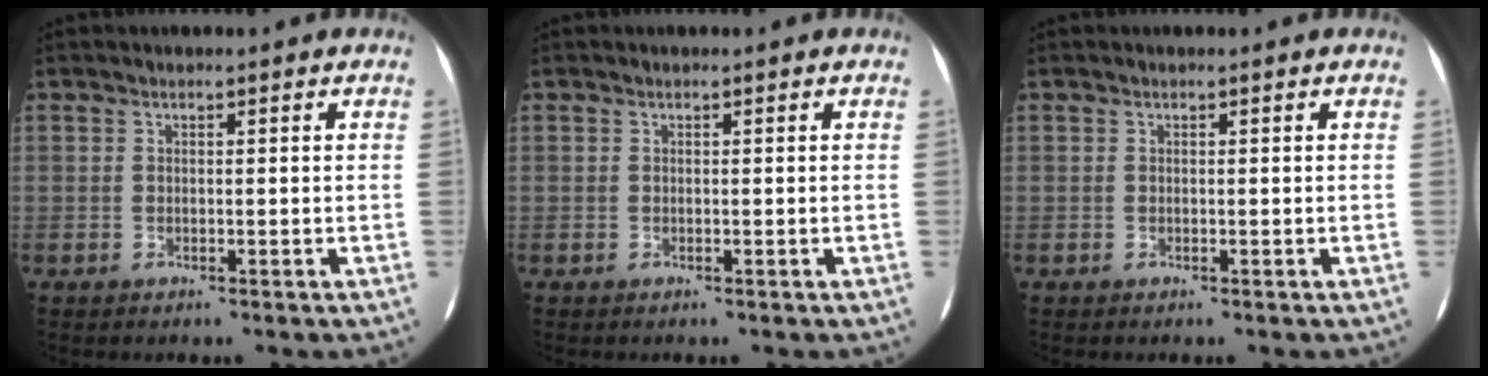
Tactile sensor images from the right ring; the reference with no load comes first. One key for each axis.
{"total": 0.0}
{"total": 0.0}